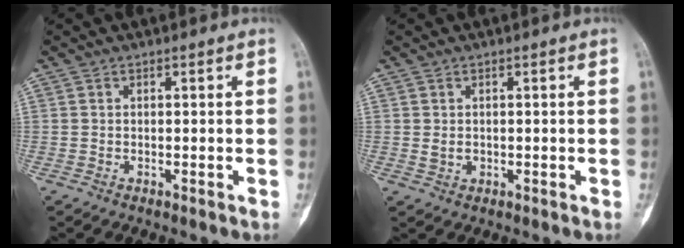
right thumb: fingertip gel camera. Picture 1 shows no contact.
{"total": 1.6, "force": [0.1, 1.3, 0.9], "torque": [-0.013, -0.002, 0.007]}